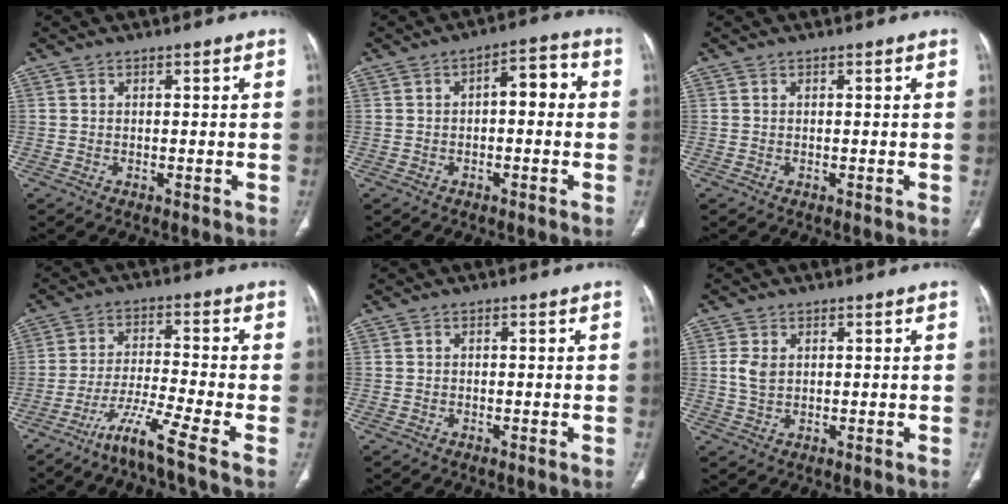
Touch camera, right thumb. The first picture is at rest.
{"total": 6.1, "force": [0.2, 3.0, 5.3], "torque": [-0.054, 0.027, -0.007]}
{"total": 0.0}
{"total": 9.9, "force": [-6.2, -0.3, 7.7], "torque": [-0.159, 0.017, -0.120]}
{"total": 0.0}
{"total": 3.8, "force": [0.8, 2.6, 2.6], "torque": [-0.050, -0.001, 0.019]}